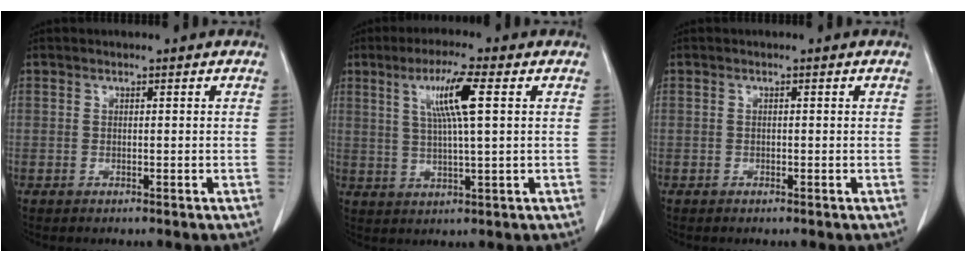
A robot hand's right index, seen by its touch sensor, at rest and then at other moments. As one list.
[{"total": 7.8, "force": [2.6, 0.3, 7.4], "torque": [-0.138, 0.006, 0.047]}, {"total": 0.0}]